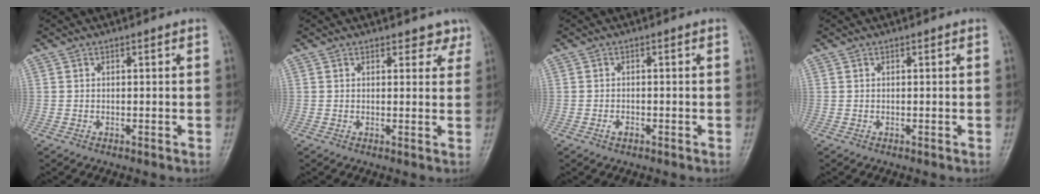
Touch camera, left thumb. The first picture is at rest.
{"total": 2.9, "force": [2.3, 1.6, 0.5], "torque": [0.020, -0.012, 0.017]}
{"total": 1.3, "force": [-0.8, 0.7, 0.7], "torque": [-0.011, 0.008, -0.013]}
{"total": 0.0}